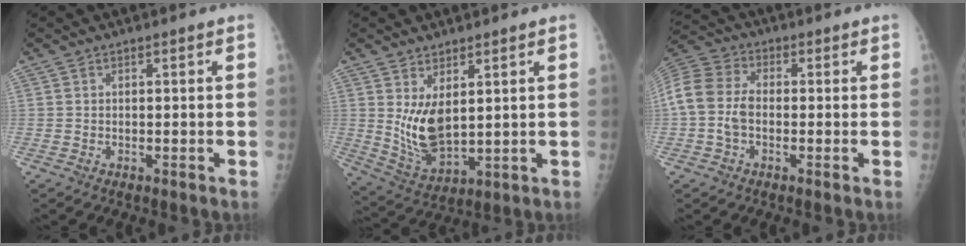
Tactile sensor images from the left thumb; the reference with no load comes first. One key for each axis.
{"total": 8.8, "fx": 2.4, "fy": 4.4, "fz": 7.3, "tx": -0.129, "ty": -0.030, "tz": 0.063}
{"total": 11.5, "fx": -0.9, "fy": 7.8, "fz": 8.3, "tx": -0.188, "ty": 0.029, "tz": -0.024}